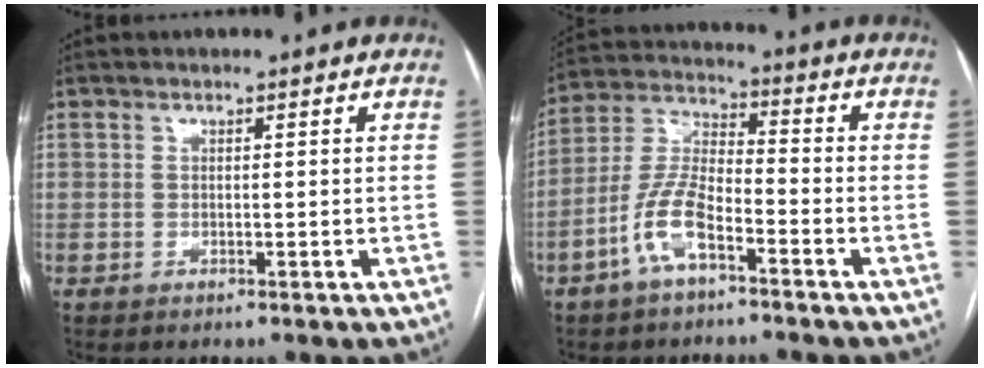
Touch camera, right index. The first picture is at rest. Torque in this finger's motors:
{"motor_torque": [0.35, -0.23, 0.41, 0.10]}